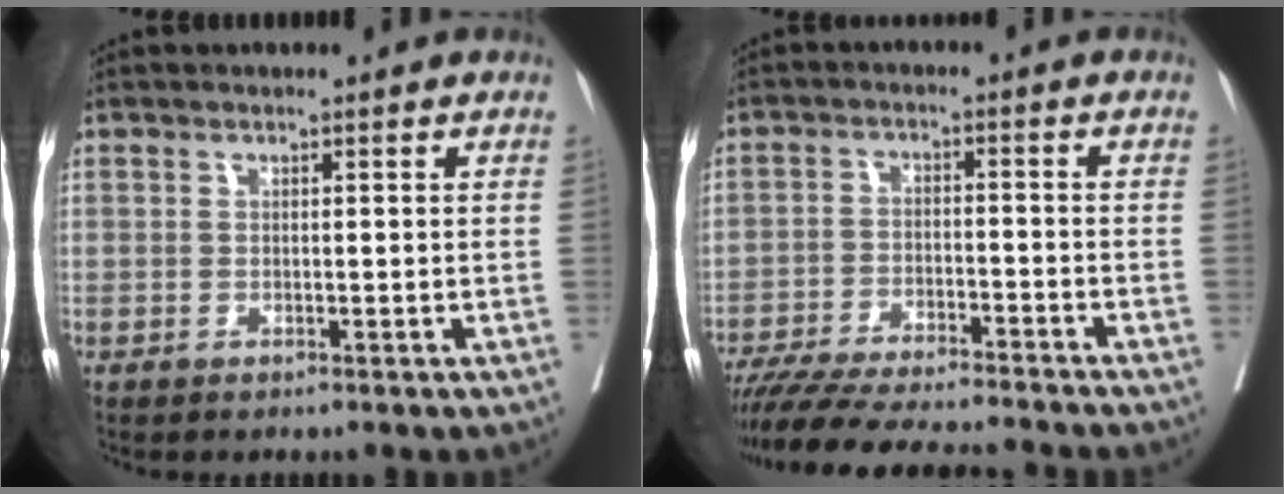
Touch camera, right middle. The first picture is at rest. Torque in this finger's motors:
{"motor_torque": [1.03, -1.10, 0.28, 0.09]}